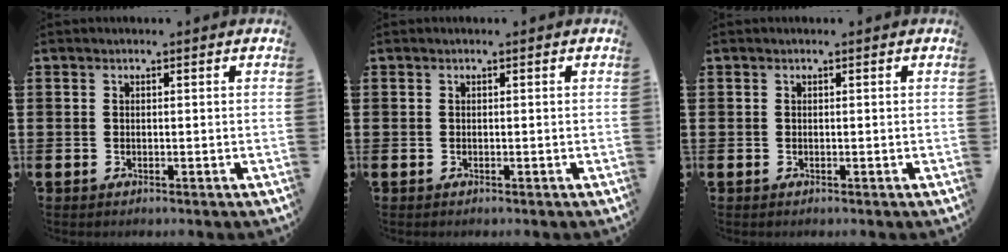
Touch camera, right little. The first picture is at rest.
{"total": 0.0}
{"total": 0.0}